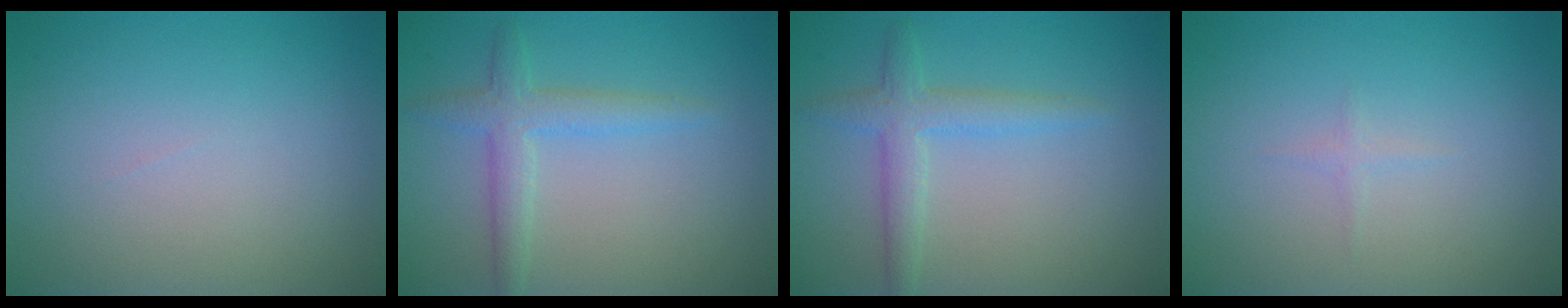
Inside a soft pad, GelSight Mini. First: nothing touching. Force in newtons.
{"total": 2.8, "press": 2.8, "slide": 0.1}
{"total": 2.8, "press": 2.8, "slide": 0.1}
{"total": 0.6, "press": 0.6, "slide": 0.0}